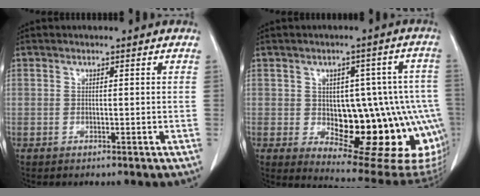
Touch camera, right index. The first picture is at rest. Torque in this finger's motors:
{"motor_torque": [1.80, -0.34, 0.71, 0.12]}